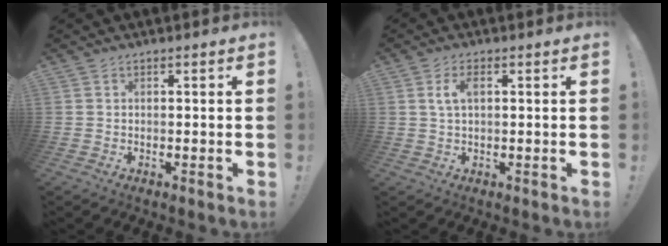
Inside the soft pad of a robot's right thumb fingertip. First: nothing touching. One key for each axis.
{"total": 4.0, "fx": 1.0, "fy": 1.8, "fz": 3.4, "tx": -0.063, "ty": 0.004, "tz": 0.016}